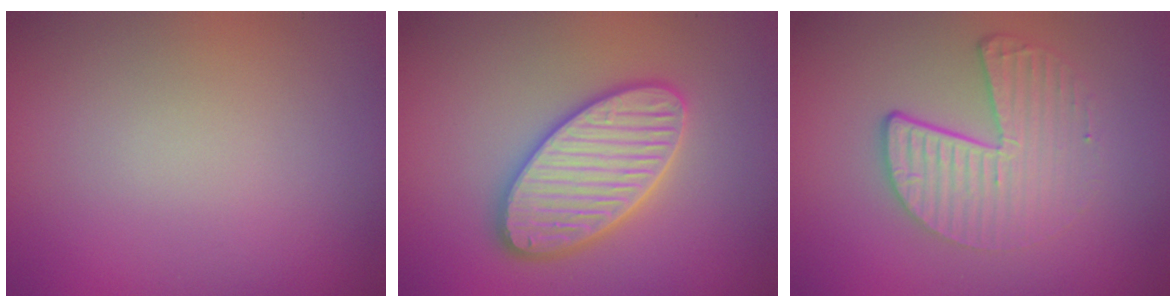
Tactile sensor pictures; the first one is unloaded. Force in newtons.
{"total": 5.8, "press": 5.7, "slide": 0.6}
{"total": 4.5, "press": 3.0, "slide": 3.3}